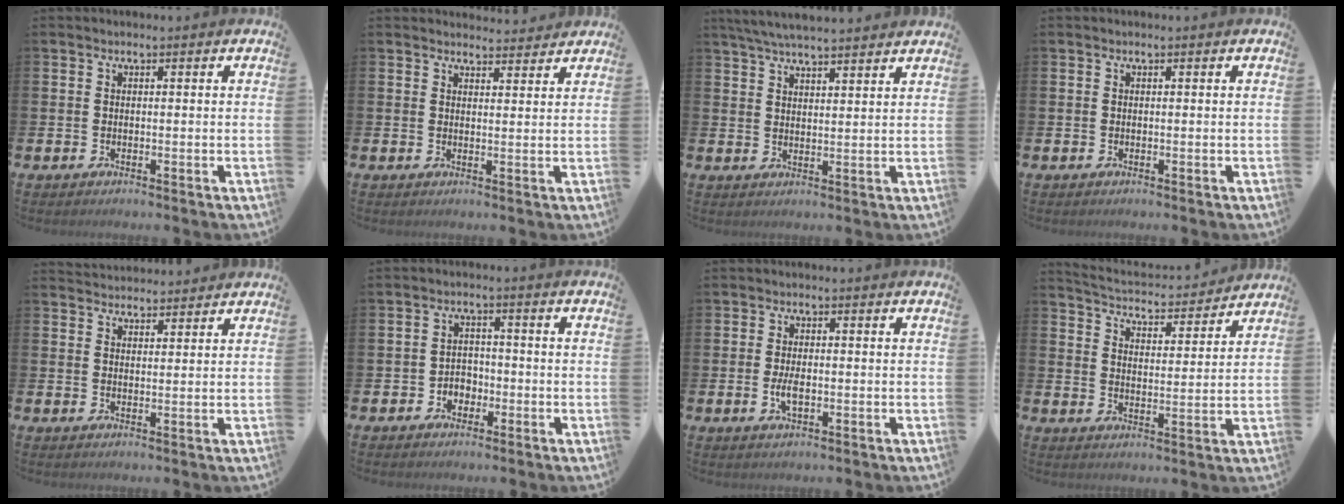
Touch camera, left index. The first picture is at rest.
{"total": 2.5, "force": [2.4, 0.4, -0.1], "torque": [0.008, -0.016, 0.042]}
{"total": 5.0, "force": [4.8, 0.2, 1.4], "torque": [-0.048, -0.013, 0.089]}
{"total": 0.0}
{"total": 3.1, "force": [3.0, 0.6, -0.2], "torque": [-0.001, -0.013, 0.056]}
{"total": 2.8, "force": [-1.6, 2.1, 0.8], "torque": [-0.028, 0.012, -0.035]}
{"total": 2.9, "force": [-0.4, 1.3, 2.5], "torque": [-0.046, 0.000, -0.008]}
{"total": 4.6, "force": [4.5, 0.6, 0.2], "torque": [-0.023, -0.041, 0.074]}